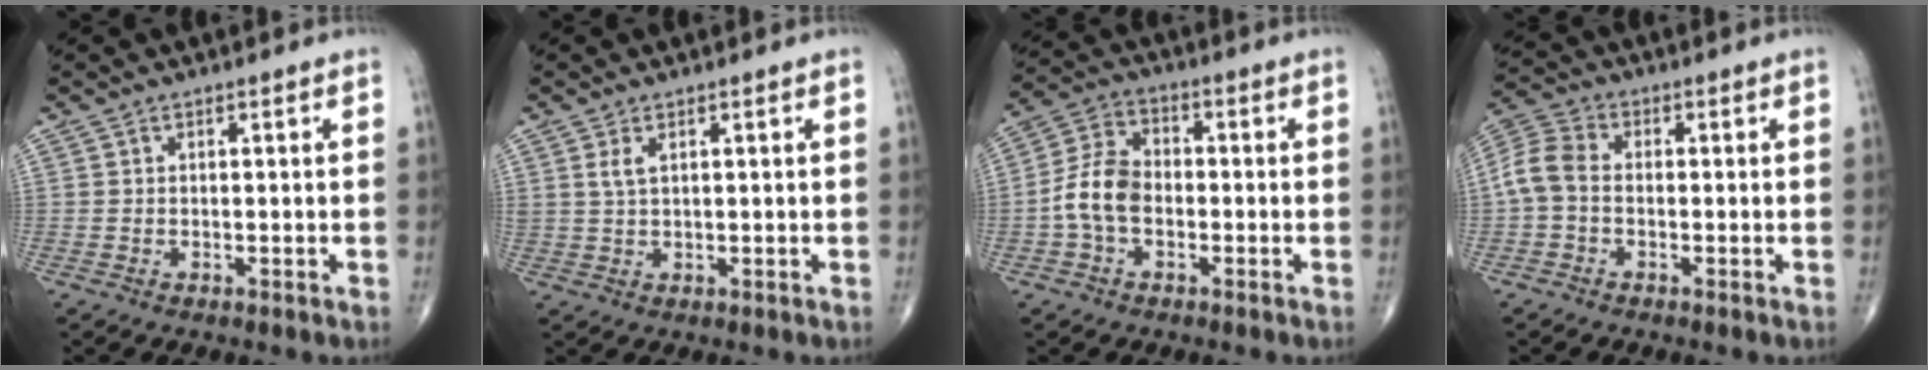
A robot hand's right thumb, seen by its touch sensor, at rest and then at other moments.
{"total": 2.2, "force": [1.0, 1.0, 1.7], "torque": [-0.038, 0.001, 0.026]}
{"total": 8.4, "force": [-1.8, 5.6, 6.0], "torque": [-0.115, 0.028, -0.046]}
{"total": 6.4, "force": [-0.7, 4.3, 4.6], "torque": [-0.094, 0.018, -0.030]}